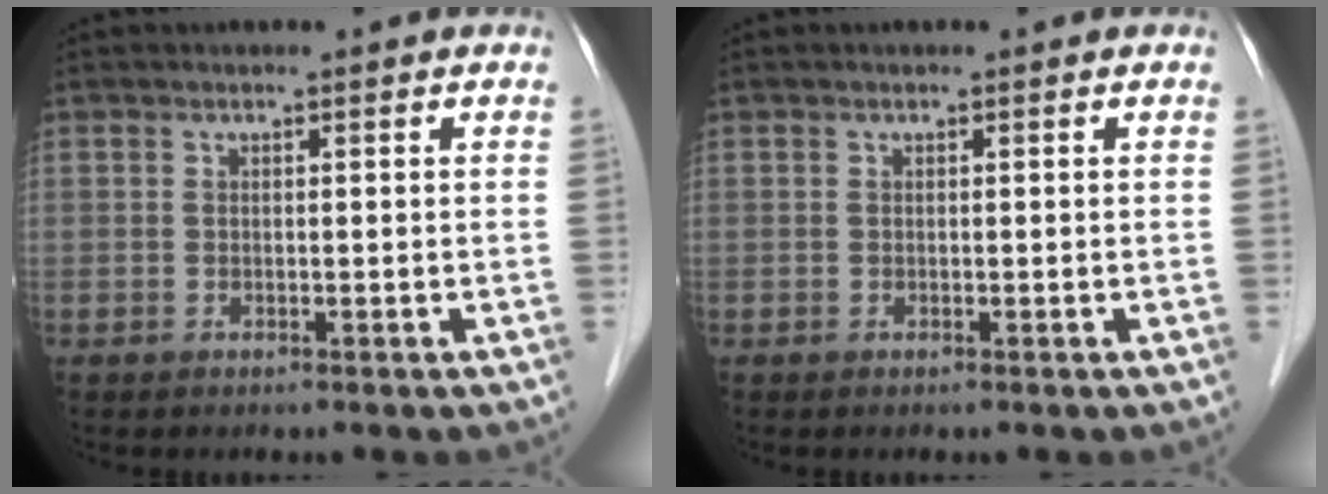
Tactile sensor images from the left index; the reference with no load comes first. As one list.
[{"total": 0.0}]